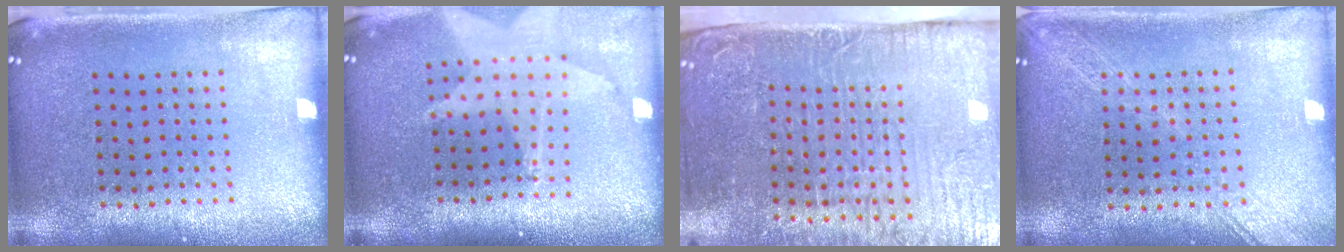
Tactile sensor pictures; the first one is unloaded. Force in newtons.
{"total": 1.9, "press": 1.5, "slide": 1.2}
{"total": 5.5, "press": 4.6, "slide": 3.0}
{"total": 1.6, "press": 1.6, "slide": 0.4}